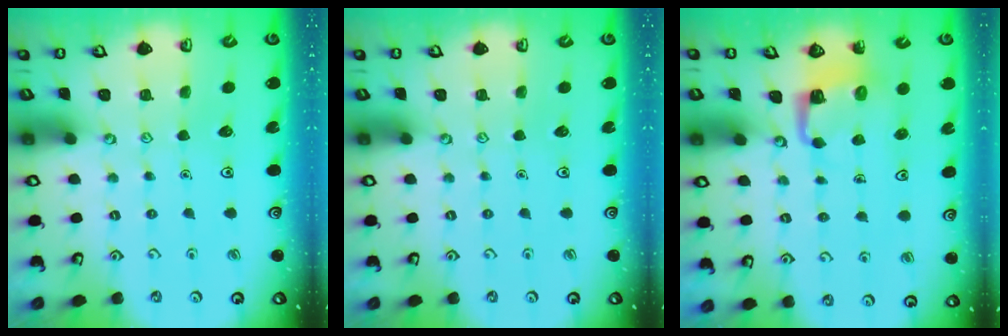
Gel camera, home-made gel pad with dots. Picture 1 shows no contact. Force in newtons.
{"total": 0.0}
{"total": 4.3, "press": 4.3, "slide": 0.1}